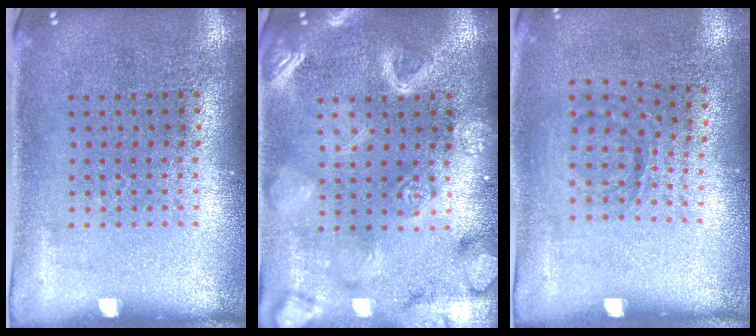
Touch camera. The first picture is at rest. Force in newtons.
{"total": 5.5, "press": 5.5, "slide": 0.7}
{"total": 1.0, "press": 0.7, "slide": 0.7}